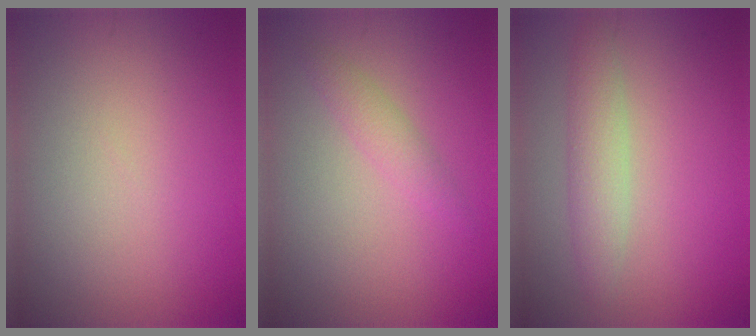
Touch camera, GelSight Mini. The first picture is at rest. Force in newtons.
{"total": 1.5, "press": 1.5, "slide": 0.1}
{"total": 2.6, "press": 2.6, "slide": 0.1}